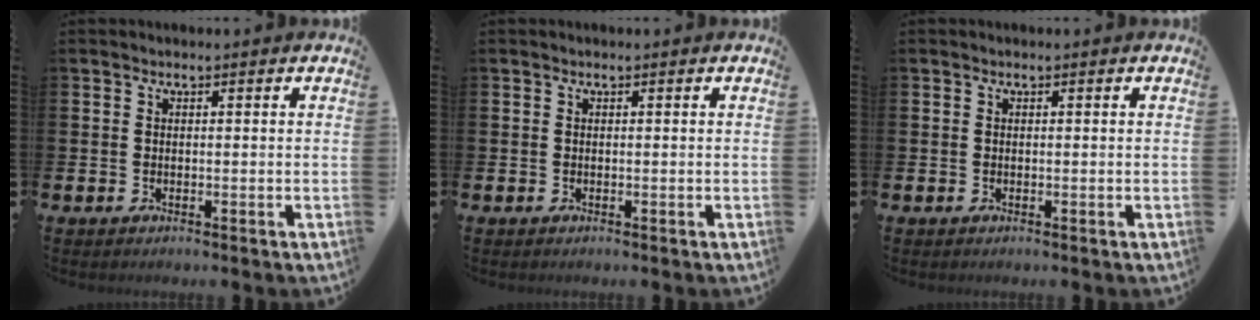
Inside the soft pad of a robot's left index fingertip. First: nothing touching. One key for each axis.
{"total": 0.0}
{"total": 0.0}